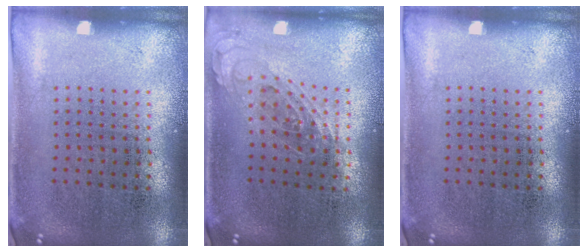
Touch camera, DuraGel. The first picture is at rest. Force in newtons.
{"total": 0.9, "press": 0.8, "slide": 0.3}
{"total": 0.0}